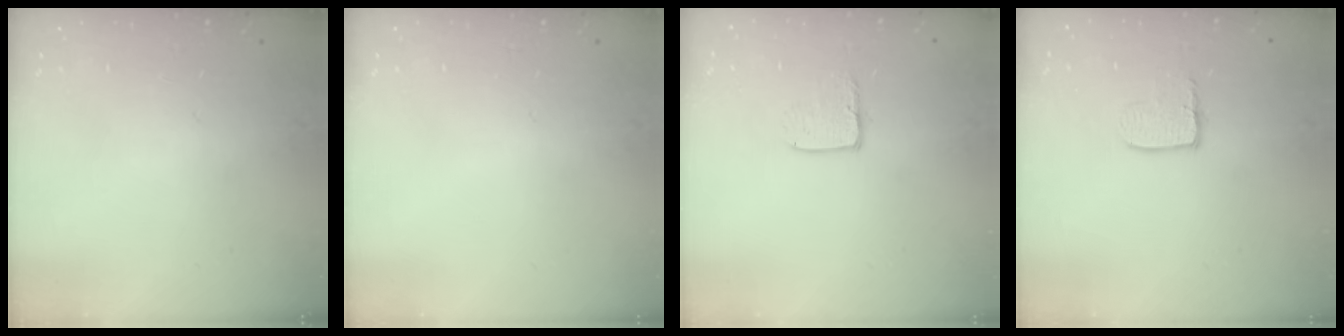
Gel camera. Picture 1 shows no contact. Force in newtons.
{"total": 0.0}
{"total": 4.1, "press": 4.1, "slide": 0.3}
{"total": 5.5, "press": 5.5, "slide": 0.4}